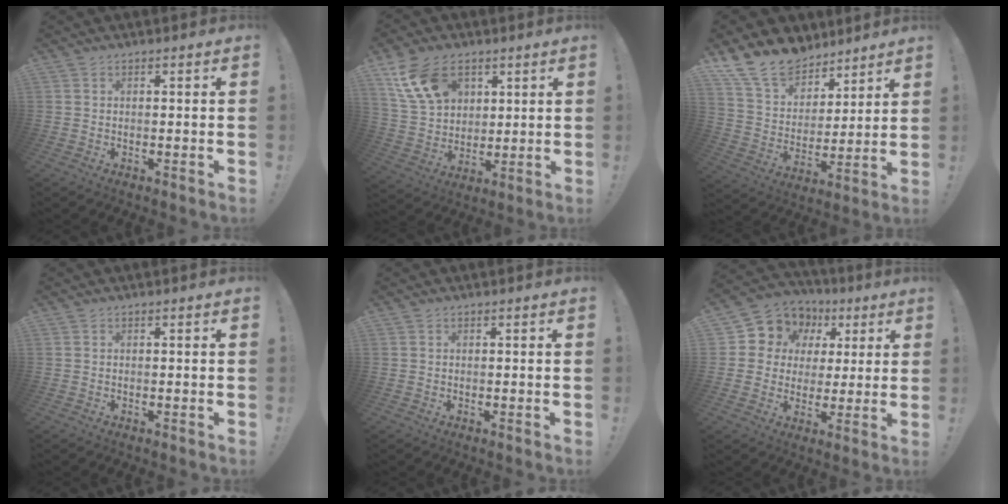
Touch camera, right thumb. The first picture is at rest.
{"total": 15.3, "force": [7.7, 10.5, 8.1], "torque": [-0.144, -0.030, 0.153]}
{"total": 15.5, "force": [12.2, 8.3, 4.8], "torque": [-0.101, -0.090, 0.232]}
{"total": 0.0}
{"total": 0.0}
{"total": 9.4, "force": [3.5, 8.3, 2.5], "torque": [-0.037, -0.027, 0.074]}